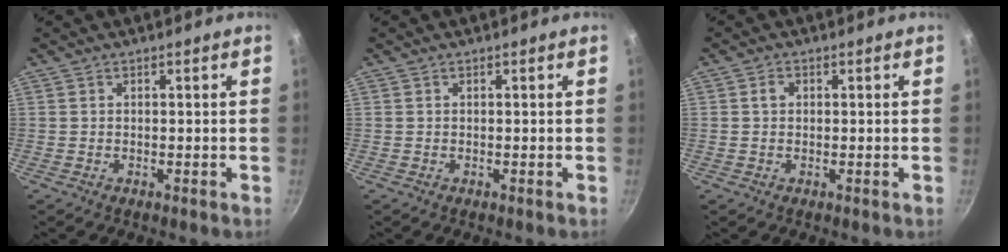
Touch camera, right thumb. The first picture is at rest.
{"total": 0.0}
{"total": 1.7, "force": [0.3, 1.4, 1.0], "torque": [-0.017, 0.005, 0.002]}